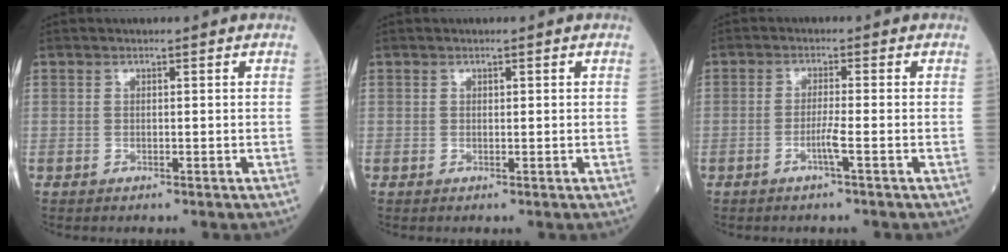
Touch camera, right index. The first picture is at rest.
{"total": 0.0}
{"total": 2.7, "force": [-1.2, -0.5, 2.4], "torque": [-0.049, -0.004, -0.026]}